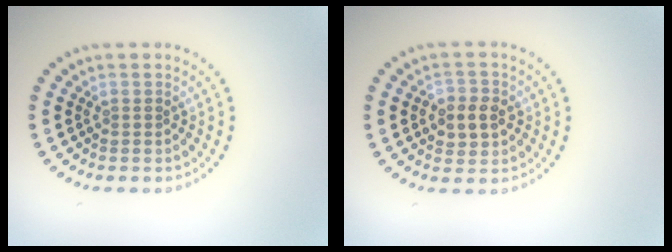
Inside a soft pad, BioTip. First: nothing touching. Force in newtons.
{"total": 2.8, "press": 2.8, "slide": 0.4}